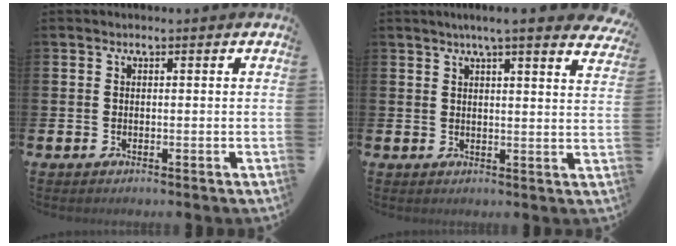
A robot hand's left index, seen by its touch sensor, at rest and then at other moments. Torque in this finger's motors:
{"motor_torque": [1.26, -0.88, 0.93, 0.06]}